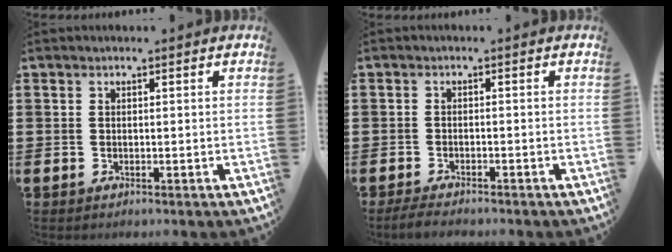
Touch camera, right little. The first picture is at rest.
{"total": 1.7, "force": [-1.5, 0.2, 0.7], "torque": [-0.013, 0.003, -0.030]}